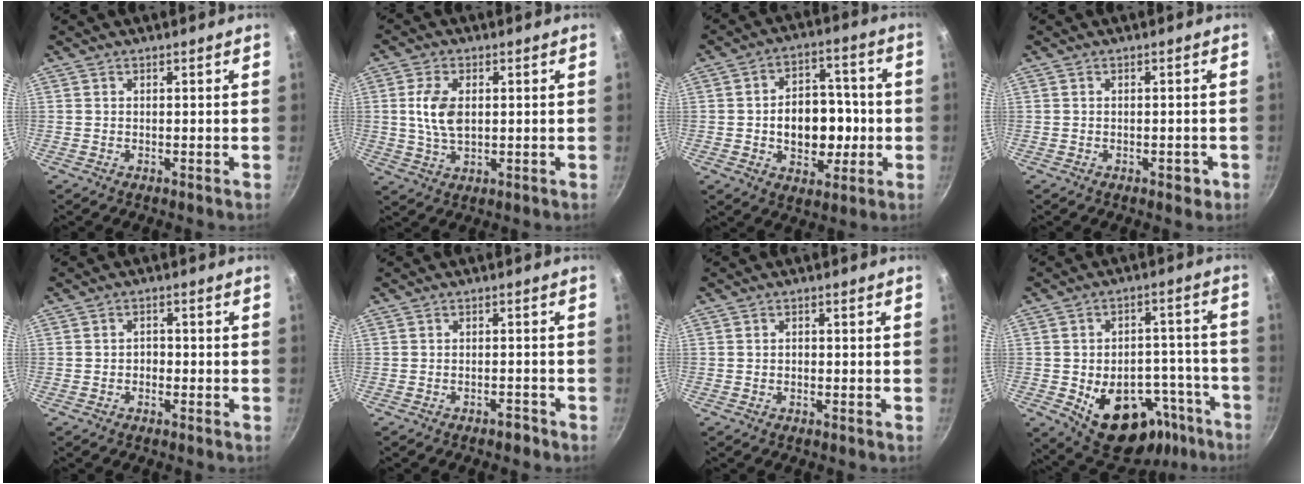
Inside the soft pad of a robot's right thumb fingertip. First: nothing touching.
{"total": 7.4, "force": [0.9, 4.3, 6.0], "torque": [-0.114, -0.001, 0.018]}
{"total": 13.5, "force": [-1.6, 9.7, 9.3], "torque": [-0.093, 0.020, -0.020]}
{"total": 1.9, "force": [-0.9, 1.2, 1.2], "torque": [-0.003, 0.012, -0.005]}
{"total": 2.0, "force": [-0.7, 1.5, 1.0], "torque": [-0.007, 0.010, -0.012]}
{"total": 1.8, "force": [-1.5, 0.7, 0.7], "torque": [-0.001, 0.020, -0.013]}
{"total": 0.9, "force": [-0.3, 0.7, 0.5], "torque": [-0.008, 0.003, -0.005]}
{"total": 20.4, "force": [-10.0, 12.9, 12.3], "torque": [-0.119, 0.044, -0.121]}